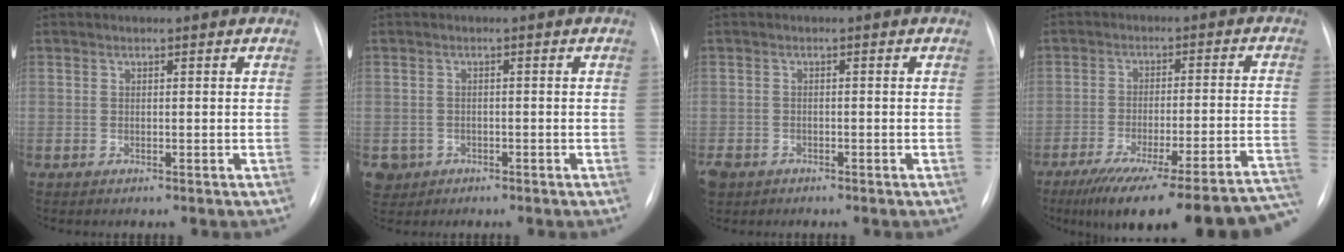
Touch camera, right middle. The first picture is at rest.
{"total": 3.5, "force": [-1.6, 3.1, 0.2], "torque": [-0.002, 0.007, -0.024]}
{"total": 5.6, "force": [-3.4, 4.1, 1.7], "torque": [-0.046, -0.002, -0.053]}
{"total": 25.2, "force": [-20.9, 3.0, 13.9], "torque": [-0.120, -0.002, -0.278]}